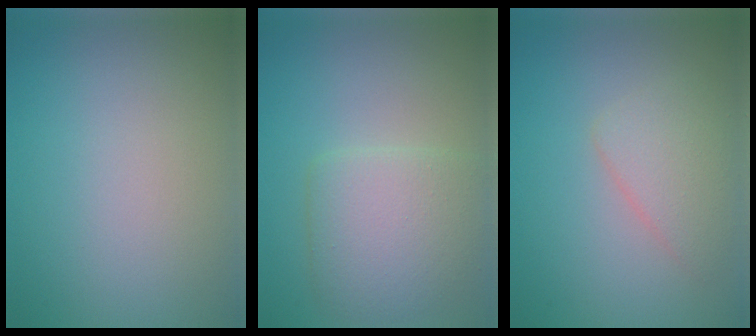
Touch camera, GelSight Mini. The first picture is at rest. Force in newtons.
{"total": 4.9, "press": 4.9, "slide": 0.4}
{"total": 2.6, "press": 2.6, "slide": 0.1}